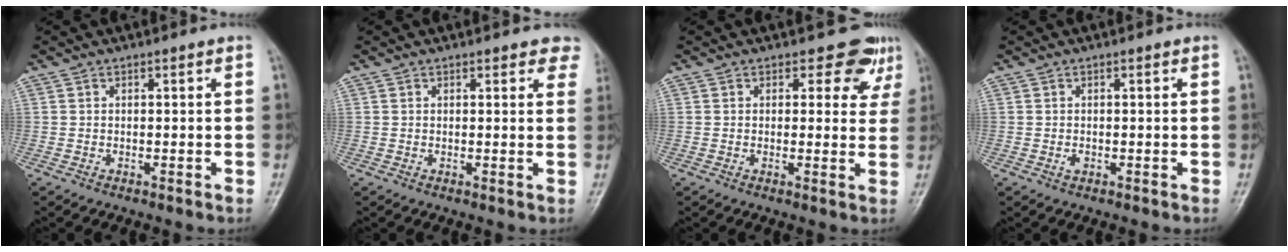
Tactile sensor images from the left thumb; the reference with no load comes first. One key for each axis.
{"total": 4.1, "fx": 3.3, "fy": 1.9, "fz": 1.5, "tx": 0.017, "ty": -0.012, "tz": 0.023}
{"total": 5.5, "fx": 3.7, "fy": 3.5, "fz": 1.9, "tx": 0.010, "ty": -0.023, "tz": 0.028}
{"total": 0.8, "fx": -0.2, "fy": 0.6, "fz": 0.6, "tx": -0.008, "ty": -0.001, "tz": -0.004}